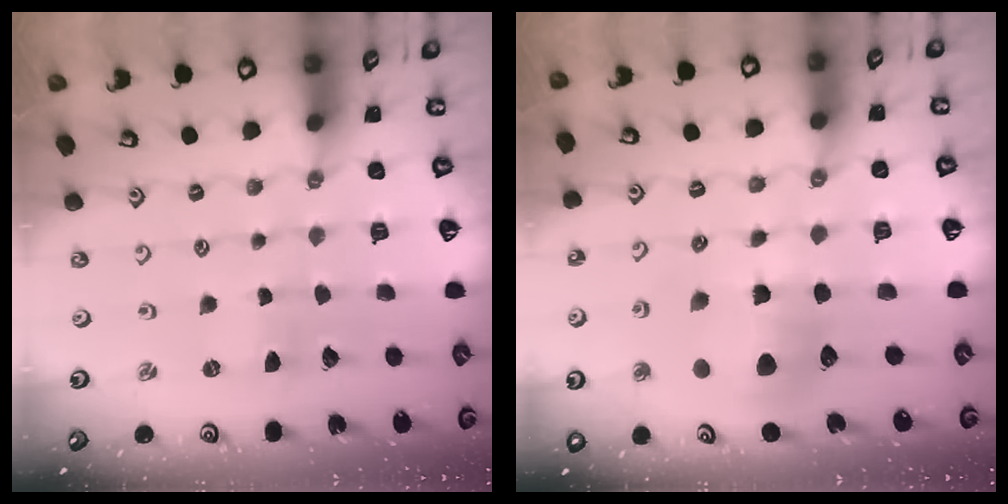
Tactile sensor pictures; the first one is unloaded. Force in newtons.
{"total": 12.5, "press": 12.4, "slide": 1.7}